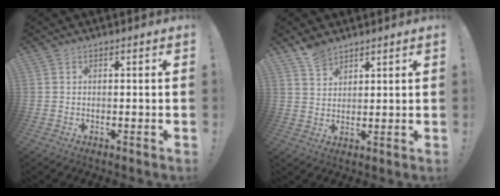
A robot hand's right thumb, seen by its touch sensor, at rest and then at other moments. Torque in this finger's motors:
{"motor_torque": [-0.51, 0.42, 0.08, -0.09, 0.06]}